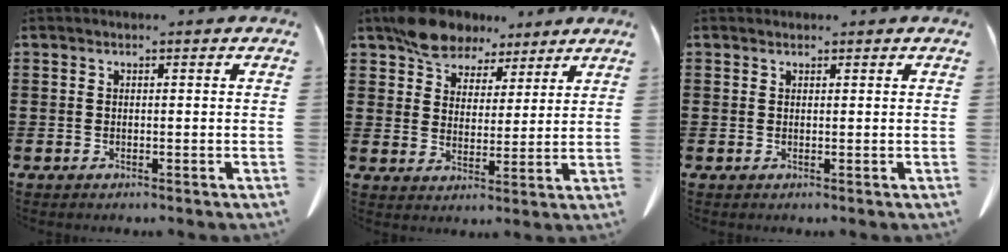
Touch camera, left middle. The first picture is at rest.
{"total": 7.2, "force": [6.1, 3.6, 1.5], "torque": [-0.059, -0.004, 0.118]}
{"total": 0.7, "force": [0.7, 0.3, 0.1], "torque": [-0.003, 0.001, 0.014]}